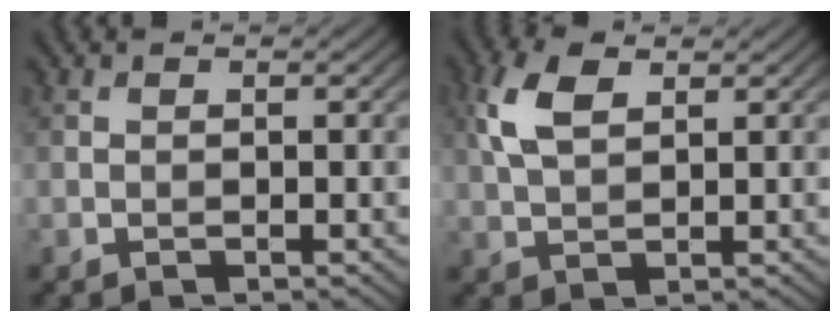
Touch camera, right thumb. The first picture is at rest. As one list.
[{"total": 5.4, "force": [2.1, 2.7, 4.1], "torque": [-0.105, 0.010, 0.041]}]